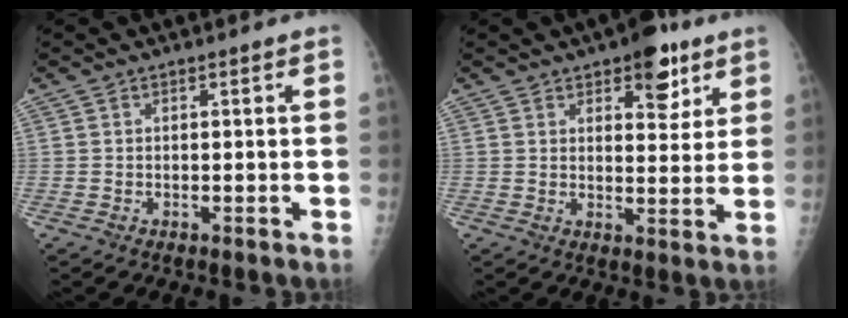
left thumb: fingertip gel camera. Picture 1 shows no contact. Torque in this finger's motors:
{"motor_torque": [1.01, 0.77, 0.72, -0.21, 0.00]}